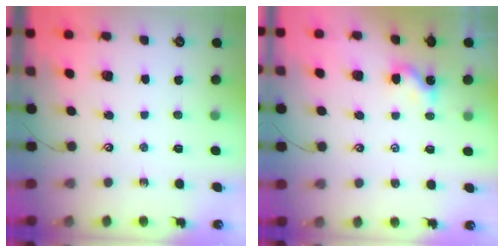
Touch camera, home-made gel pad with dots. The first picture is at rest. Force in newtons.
{"total": 1.2, "press": 1.2, "slide": 0.2}